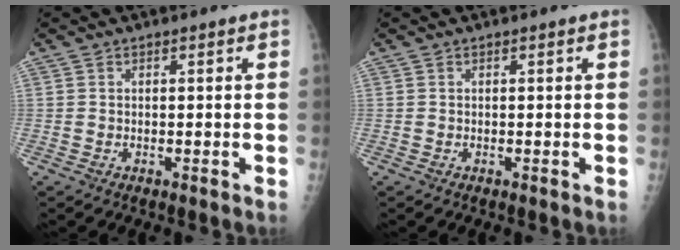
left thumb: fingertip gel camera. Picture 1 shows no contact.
{"total": 0.0}